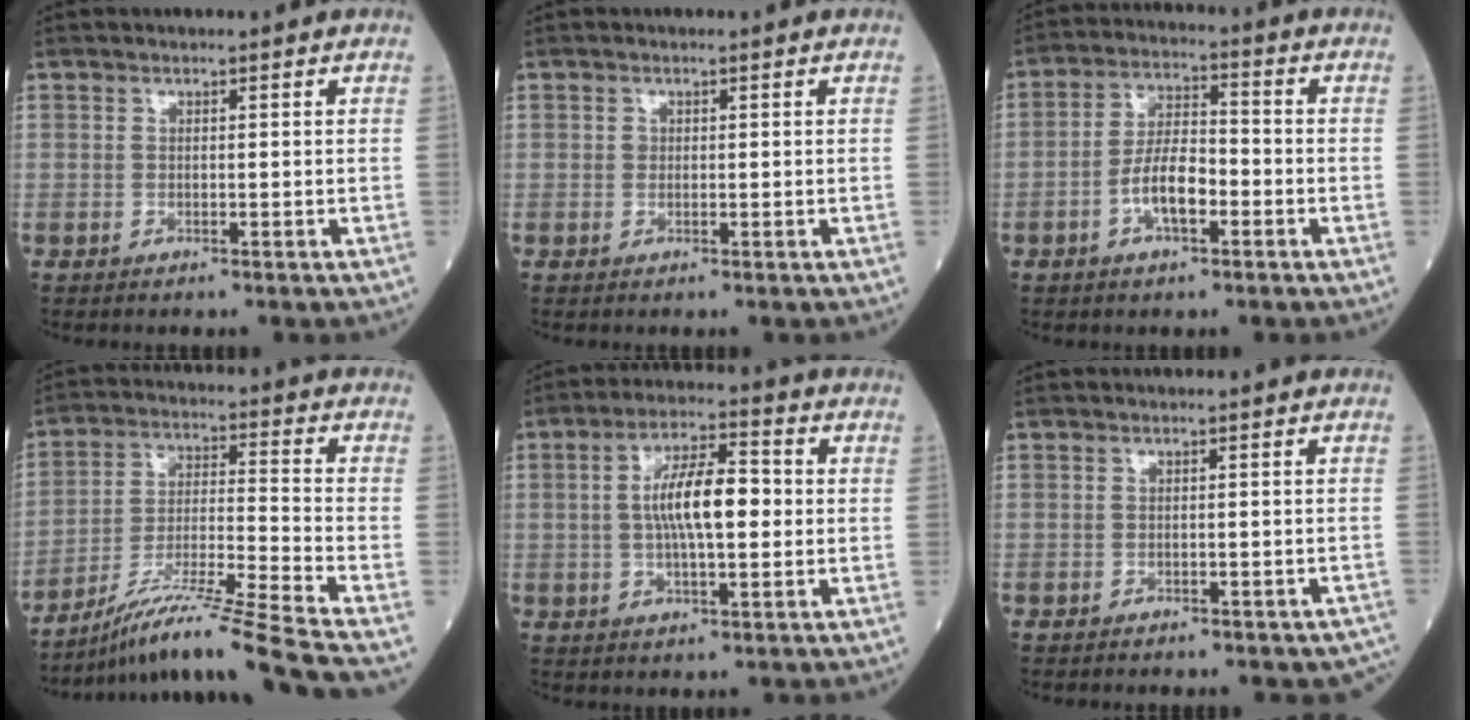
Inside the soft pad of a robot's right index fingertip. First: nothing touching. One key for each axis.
{"total": 0.6, "fx": 0.1, "fy": 0.6, "fz": 0.2, "tx": 0.000, "ty": 0.002, "tz": 0.002}
{"total": 7.2, "fx": -2.6, "fy": 2.6, "fz": 6.1, "tx": -0.125, "ty": 0.012, "tz": -0.048}
{"total": 16.7, "fx": -14.1, "fy": -3.1, "fz": 8.4, "tx": -0.155, "ty": -0.015, "tz": -0.248}
{"total": 9.6, "fx": 0.4, "fy": 2.7, "fz": 9.2, "tx": -0.170, "ty": 0.017, "tz": 0.003}
{"total": 6.4, "fx": -5.4, "fy": 2.5, "fz": 2.3, "tx": -0.015, "ty": 0.001, "tz": -0.054}